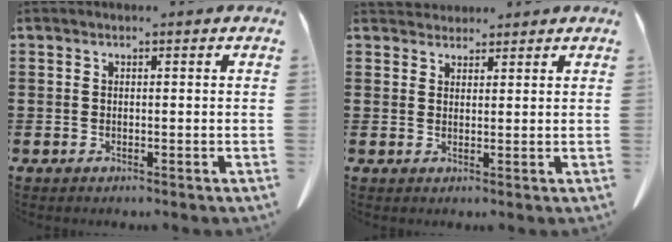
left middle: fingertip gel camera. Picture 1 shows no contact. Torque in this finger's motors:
{"motor_torque": [0.23, 0.20, 0.02, 0.01]}